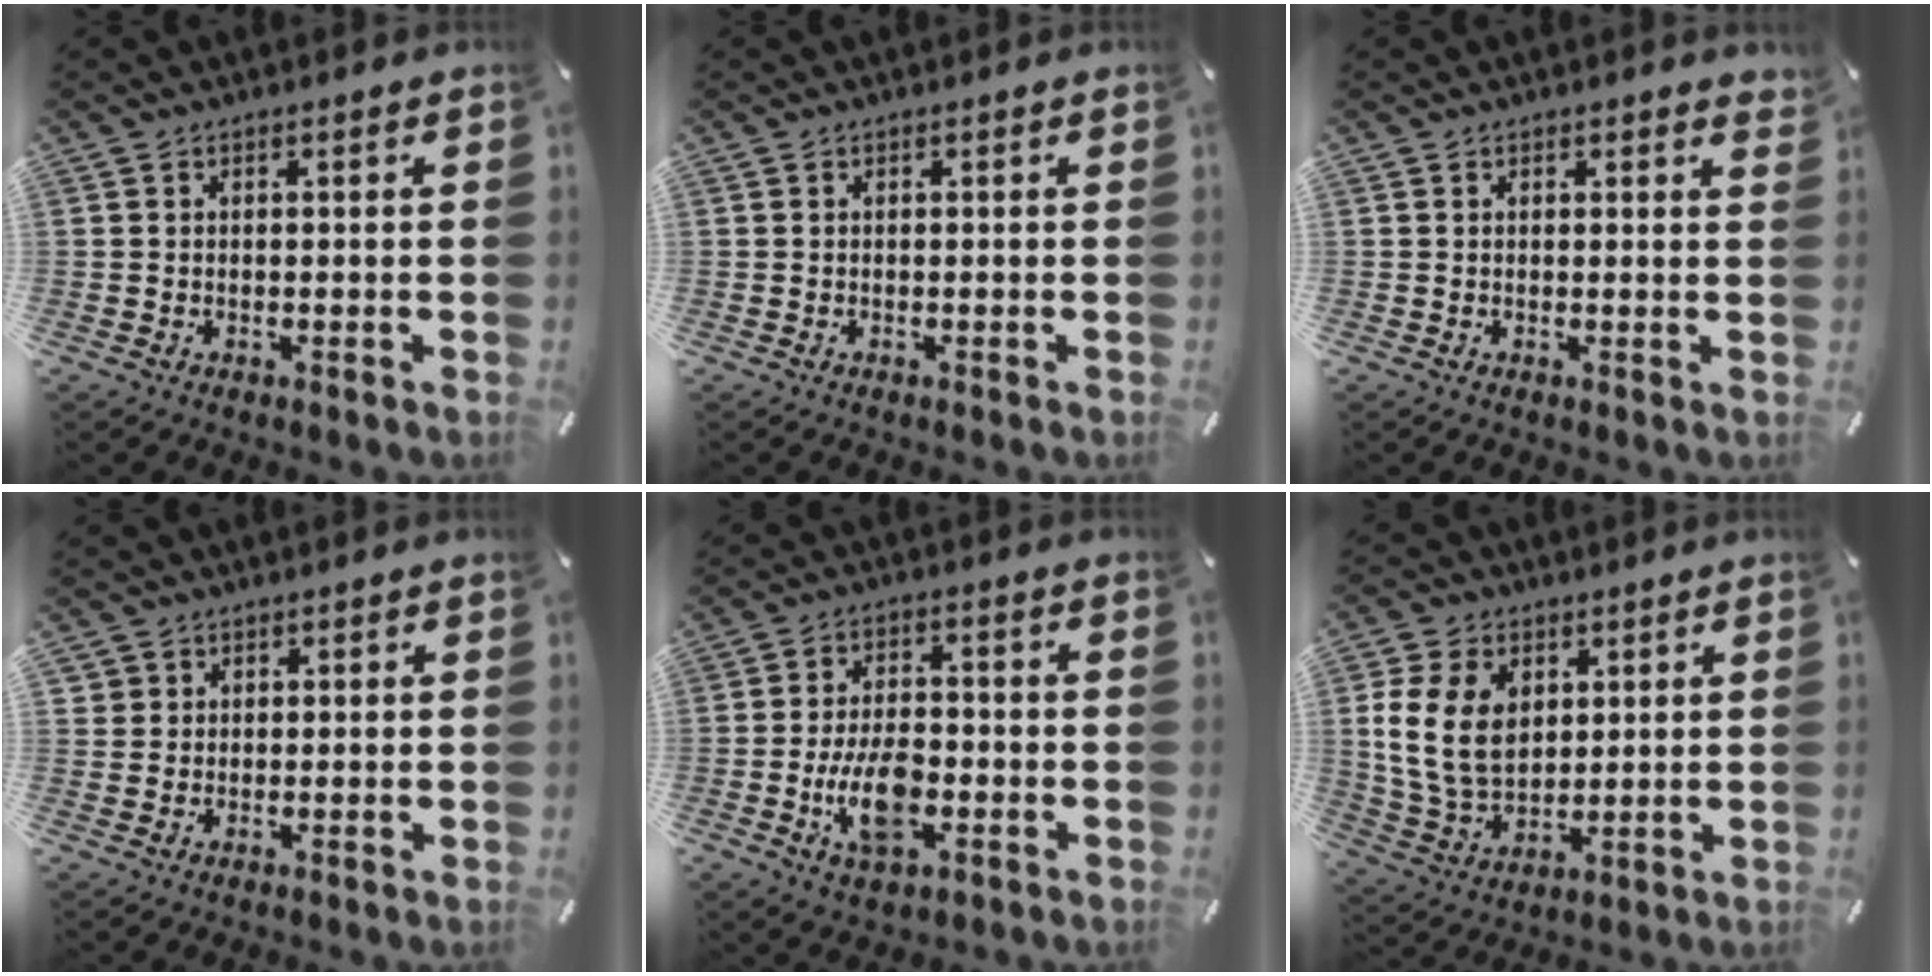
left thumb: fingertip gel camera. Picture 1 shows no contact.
{"total": 0.0}
{"total": 0.9, "force": [0.7, 0.5, 0.3], "torque": [0.009, -0.006, 0.010]}
{"total": 2.3, "force": [0.9, 2.2, 0.1], "torque": [0.003, 0.001, 0.014]}
{"total": 10.0, "force": [-3.2, 5.3, 7.9], "torque": [-0.166, 0.006, -0.053]}
{"total": 13.0, "force": [2.9, 9.9, 8.0], "torque": [-0.184, -0.002, 0.051]}